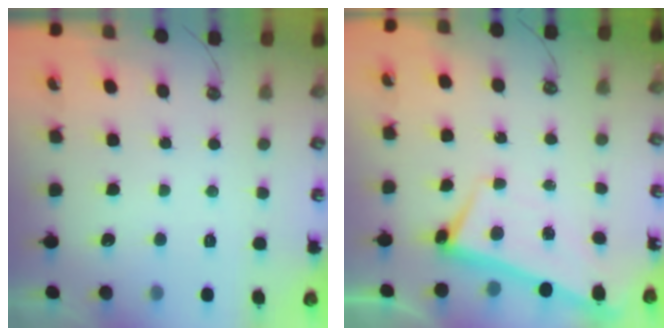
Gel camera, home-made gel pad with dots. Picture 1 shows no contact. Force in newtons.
{"total": 2.6, "press": 2.5, "slide": 0.8}